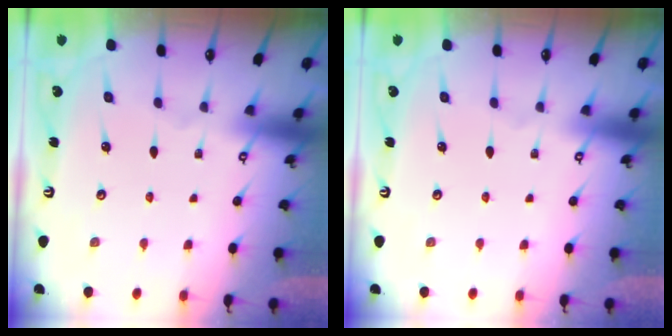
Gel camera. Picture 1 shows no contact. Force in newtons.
{"total": 0.0}